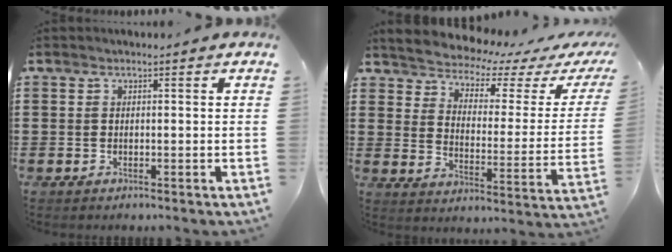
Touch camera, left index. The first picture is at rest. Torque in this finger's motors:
{"motor_torque": [2.14, 0.00, 0.80, 0.05]}